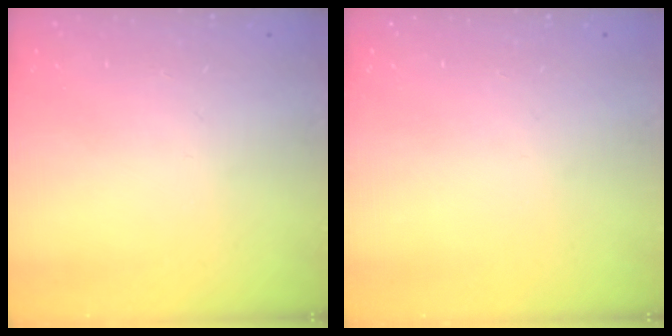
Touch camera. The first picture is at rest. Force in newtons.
{"total": 0.0}